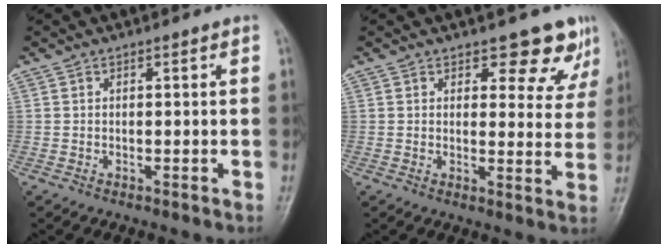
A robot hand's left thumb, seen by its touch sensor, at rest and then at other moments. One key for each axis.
{"total": 7.4, "fx": 5.9, "fy": 3.7, "fz": 2.7, "tx": 0.008, "ty": -0.037, "tz": 0.060}